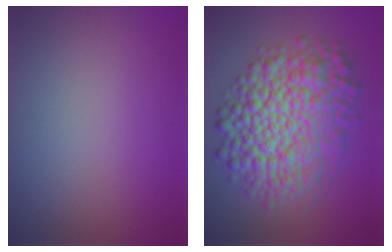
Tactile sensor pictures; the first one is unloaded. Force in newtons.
{"total": 11.2, "press": 11.2, "slide": 0.3}